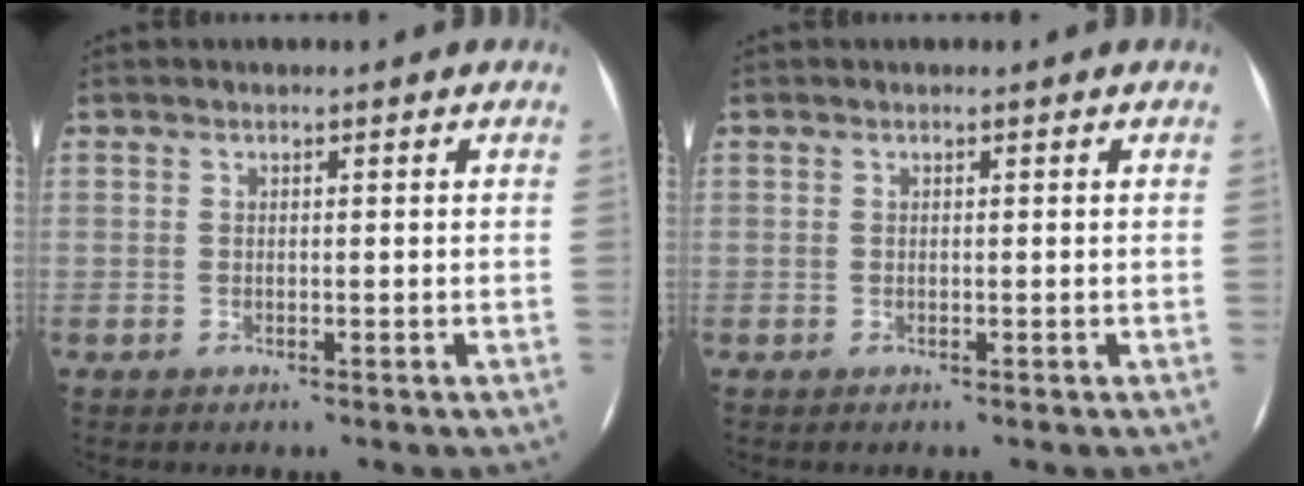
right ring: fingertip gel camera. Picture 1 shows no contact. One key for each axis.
{"total": 0.0}